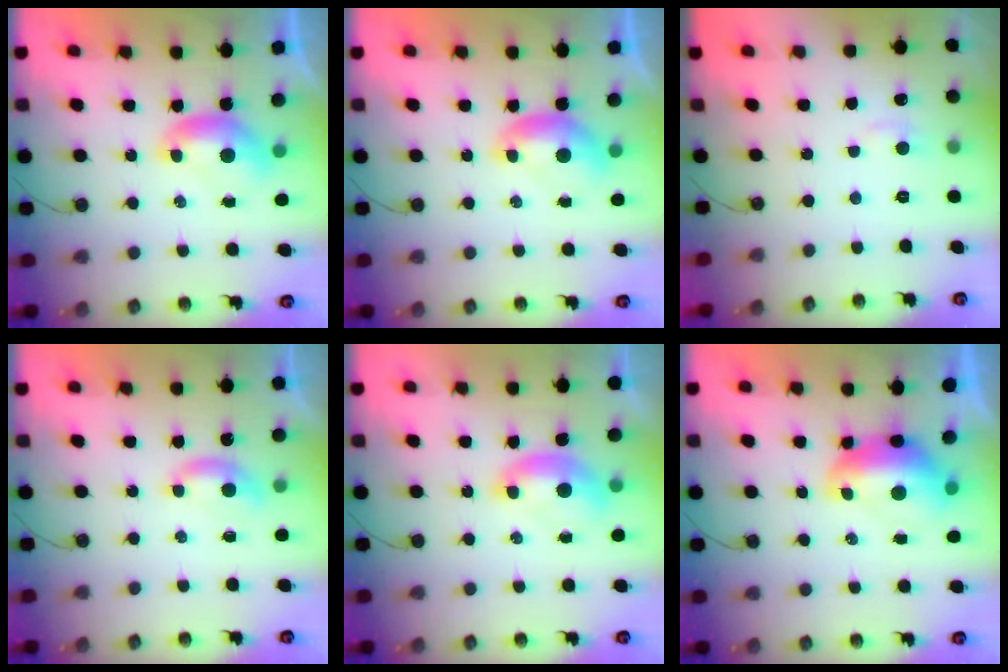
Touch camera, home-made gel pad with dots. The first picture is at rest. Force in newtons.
{"total": 0.0}
{"total": 1.6, "press": 1.5, "slide": 0.6}
{"total": 1.6, "press": 1.5, "slide": 0.5}
{"total": 1.7, "press": 1.5, "slide": 0.6}
{"total": 2.9, "press": 2.8, "slide": 0.7}